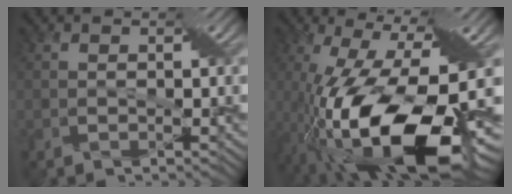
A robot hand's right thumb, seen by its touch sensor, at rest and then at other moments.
{"total": 19.2, "force": [-6.9, 6.5, 16.7], "torque": [-0.313, -0.022, -0.113]}